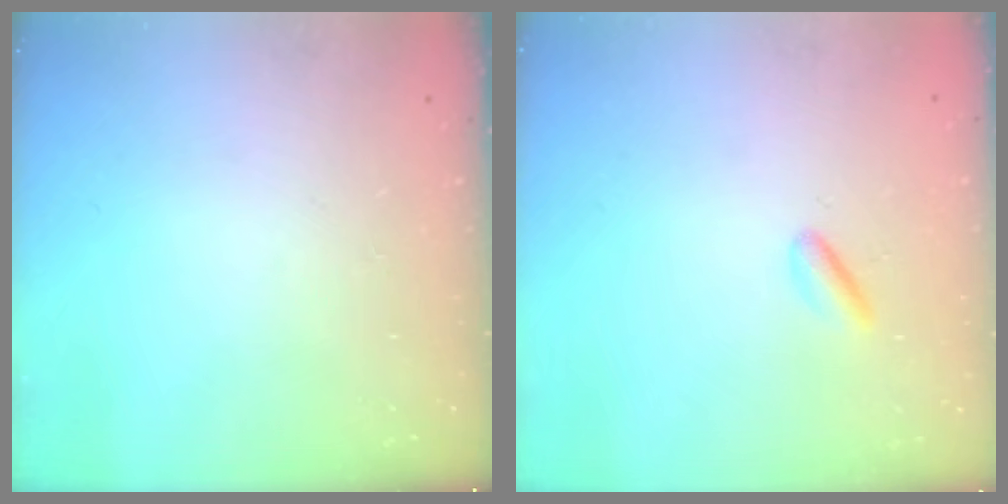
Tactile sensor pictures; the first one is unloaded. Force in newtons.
{"total": 2.2, "press": 2.1, "slide": 0.5}